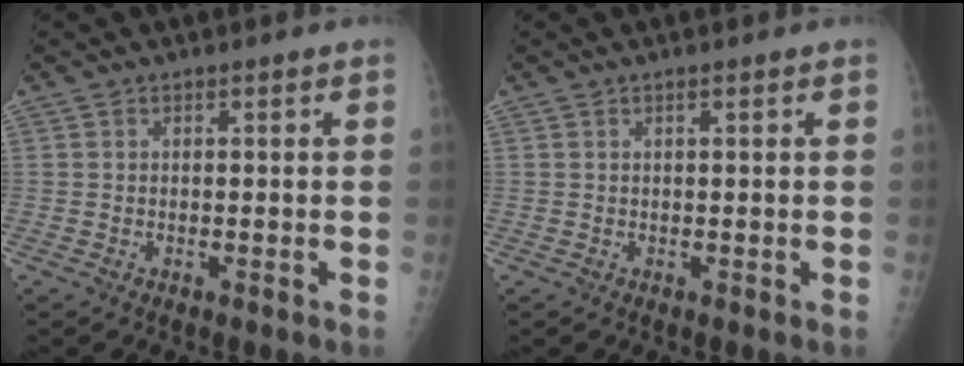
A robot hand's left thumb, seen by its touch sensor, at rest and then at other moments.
{"total": 0.5, "force": [0.3, 0.0, 0.4], "torque": [-0.007, 0.001, 0.004]}